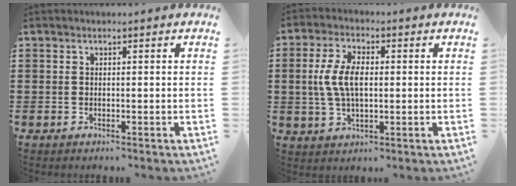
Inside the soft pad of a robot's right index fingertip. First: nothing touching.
{"total": 6.9, "force": [0.1, 3.3, 6.1], "torque": [-0.137, 0.002, -0.006]}